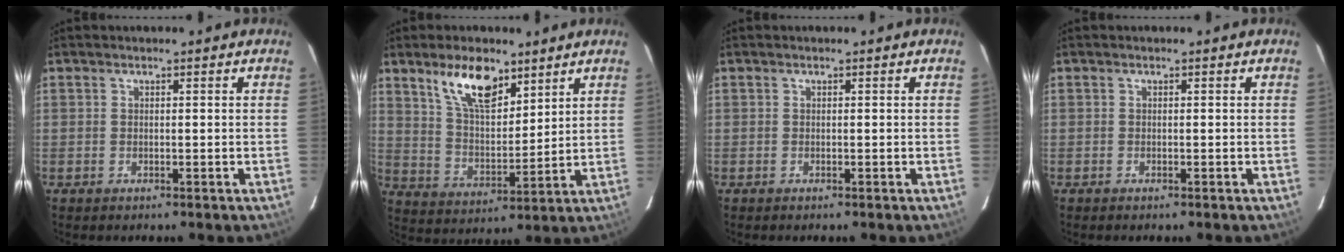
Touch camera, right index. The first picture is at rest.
{"total": 11.7, "force": [7.7, 4.9, 7.4], "torque": [-0.124, 0.001, 0.148]}
{"total": 0.0}
{"total": 0.0}